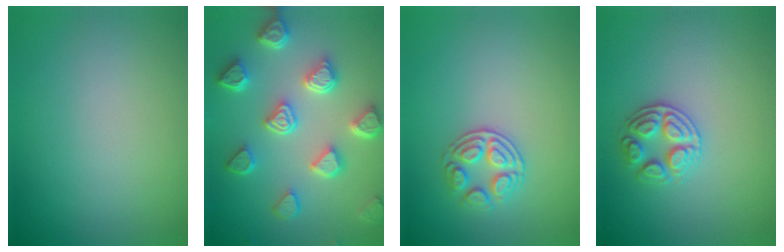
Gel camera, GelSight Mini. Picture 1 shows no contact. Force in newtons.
{"total": 6.4, "press": 5.2, "slide": 3.8}
{"total": 2.6, "press": 2.5, "slide": 0.8}
{"total": 2.6, "press": 2.6, "slide": 0.4}